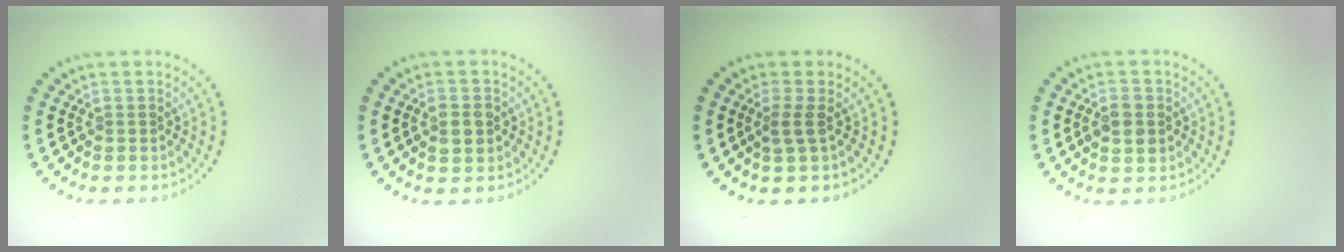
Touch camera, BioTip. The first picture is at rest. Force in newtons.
{"total": 2.6, "press": 2.6, "slide": 0.2}
{"total": 1.7, "press": 1.1, "slide": 1.3}
{"total": 2.7, "press": 2.7, "slide": 0.0}